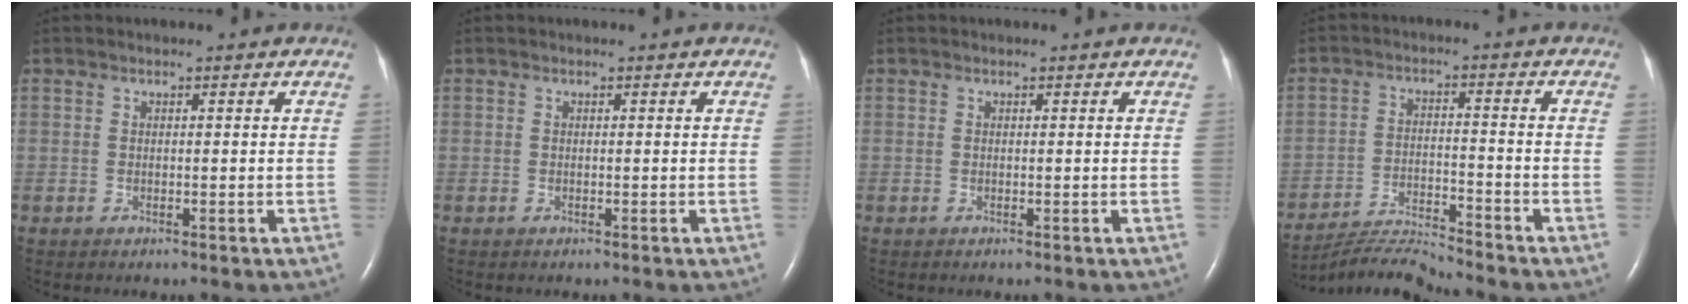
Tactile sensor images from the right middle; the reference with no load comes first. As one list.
[{"total": 0.0}, {"total": 0.0}, {"total": 7.6, "force": [-7.4, -1.9, 0.3], "torque": [-0.009, -0.005, -0.136]}]